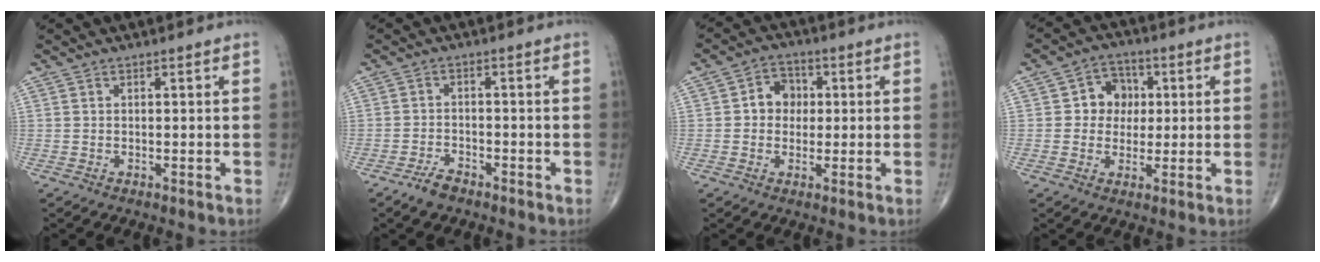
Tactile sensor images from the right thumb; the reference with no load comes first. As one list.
[{"total": 3.2, "force": [-2.6, 1.4, 1.4], "torque": [-0.029, 0.011, -0.046]}, {"total": 5.7, "force": [0.5, 4.9, 2.9], "torque": [-0.016, 0.011, -0.001]}, {"total": 7.1, "force": [1.0, 6.3, 3.1], "torque": [-0.004, 0.008, 0.007]}]